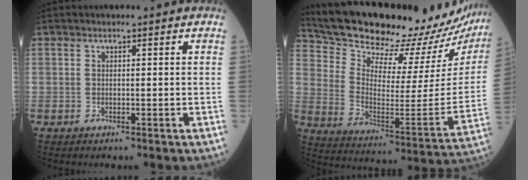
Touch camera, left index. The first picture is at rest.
{"total": 28.6, "force": [26.6, 5.6, 8.7], "torque": [-0.155, -0.104, 0.354]}